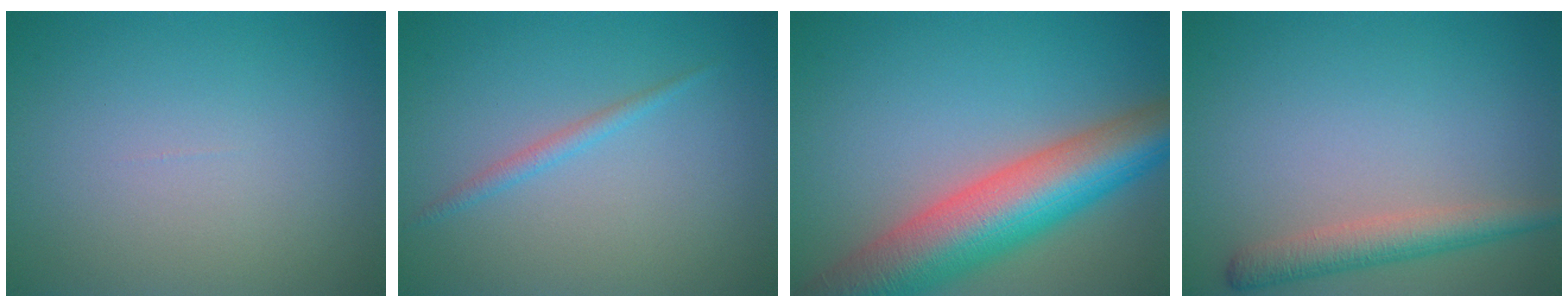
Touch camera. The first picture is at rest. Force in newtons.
{"total": 1.2, "press": 1.2, "slide": 0.1}
{"total": 11.5, "press": 11.5, "slide": 0.6}
{"total": 3.3, "press": 3.3, "slide": 0.1}